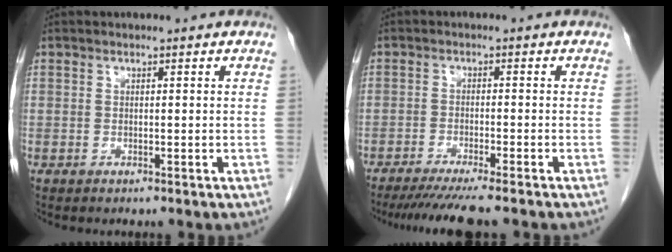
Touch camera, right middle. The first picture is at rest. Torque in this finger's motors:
{"motor_torque": [0.28, -0.26, 0.08, 0.04]}